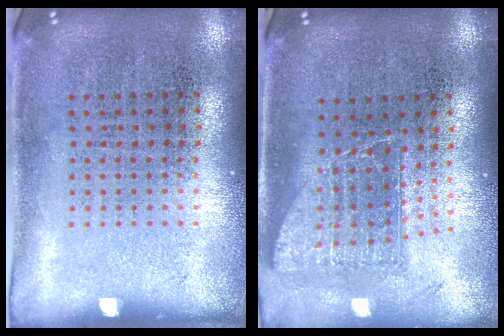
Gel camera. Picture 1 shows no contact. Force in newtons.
{"total": 1.4, "press": 1.1, "slide": 0.9}